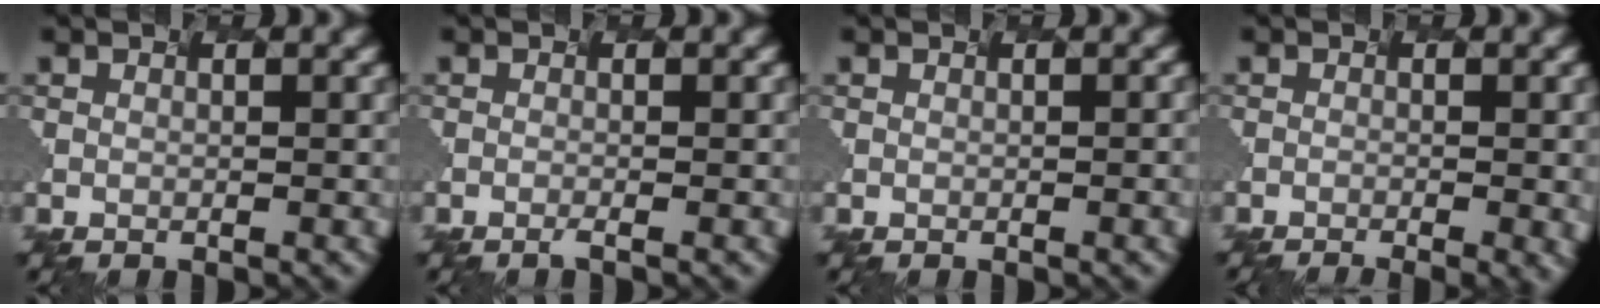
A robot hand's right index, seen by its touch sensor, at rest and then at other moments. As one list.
[{"total": 0.9, "force": [-0.5, 0.2, 0.8], "torque": [-0.004, 0.000, -0.010]}, {"total": 1.3, "force": [0.1, 0.5, 1.2], "torque": [0.000, 0.005, 0.000]}, {"total": 4.0, "force": [-1.2, 1.4, 3.6], "torque": [-0.019, -0.003, 0.001]}]